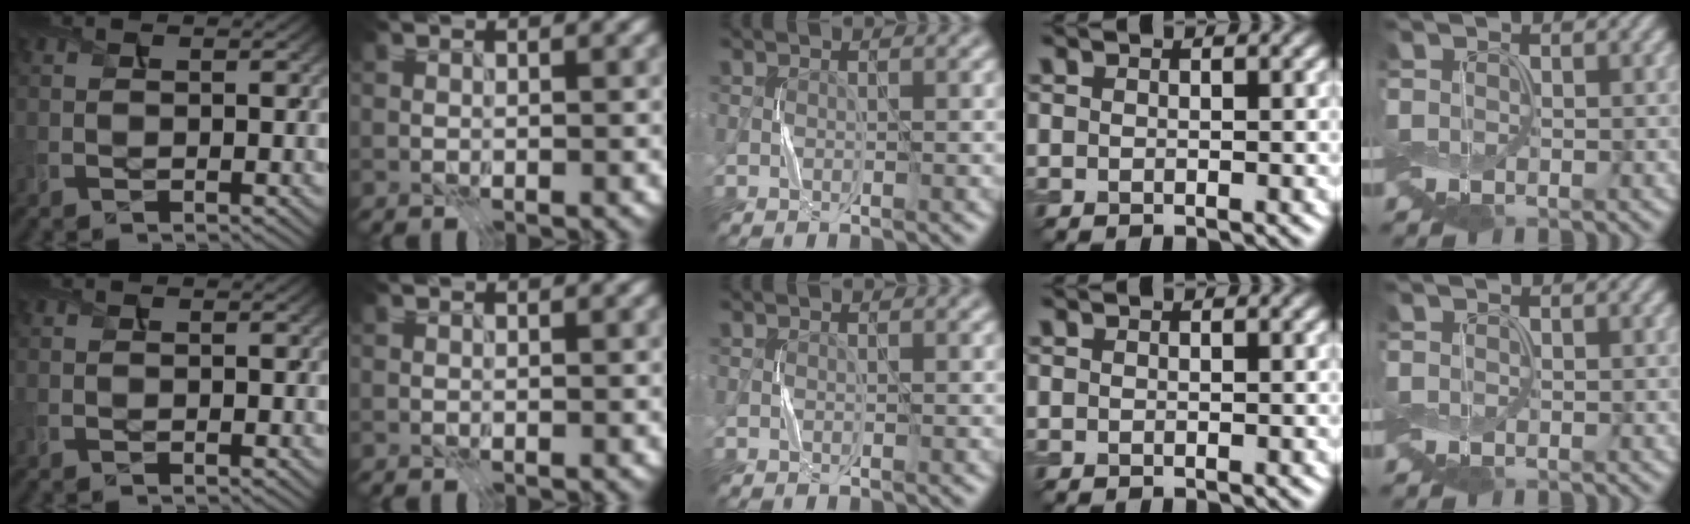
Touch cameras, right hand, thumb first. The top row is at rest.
{}